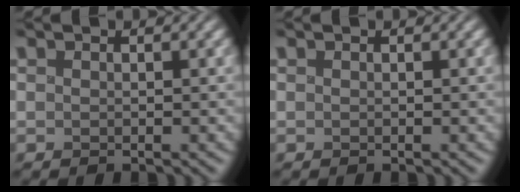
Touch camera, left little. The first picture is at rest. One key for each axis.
{"total": 0.0}